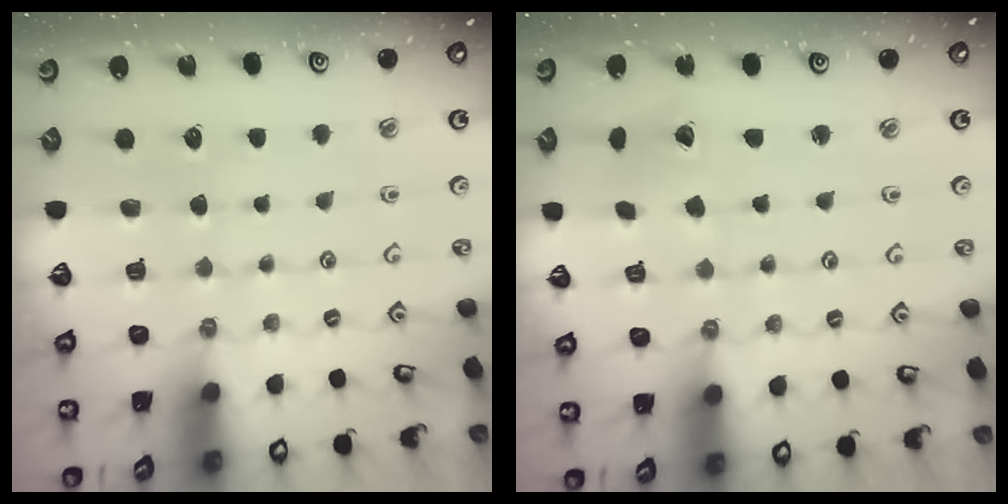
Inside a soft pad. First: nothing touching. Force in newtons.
{"total": 2.2, "press": 2.2, "slide": 0.2}